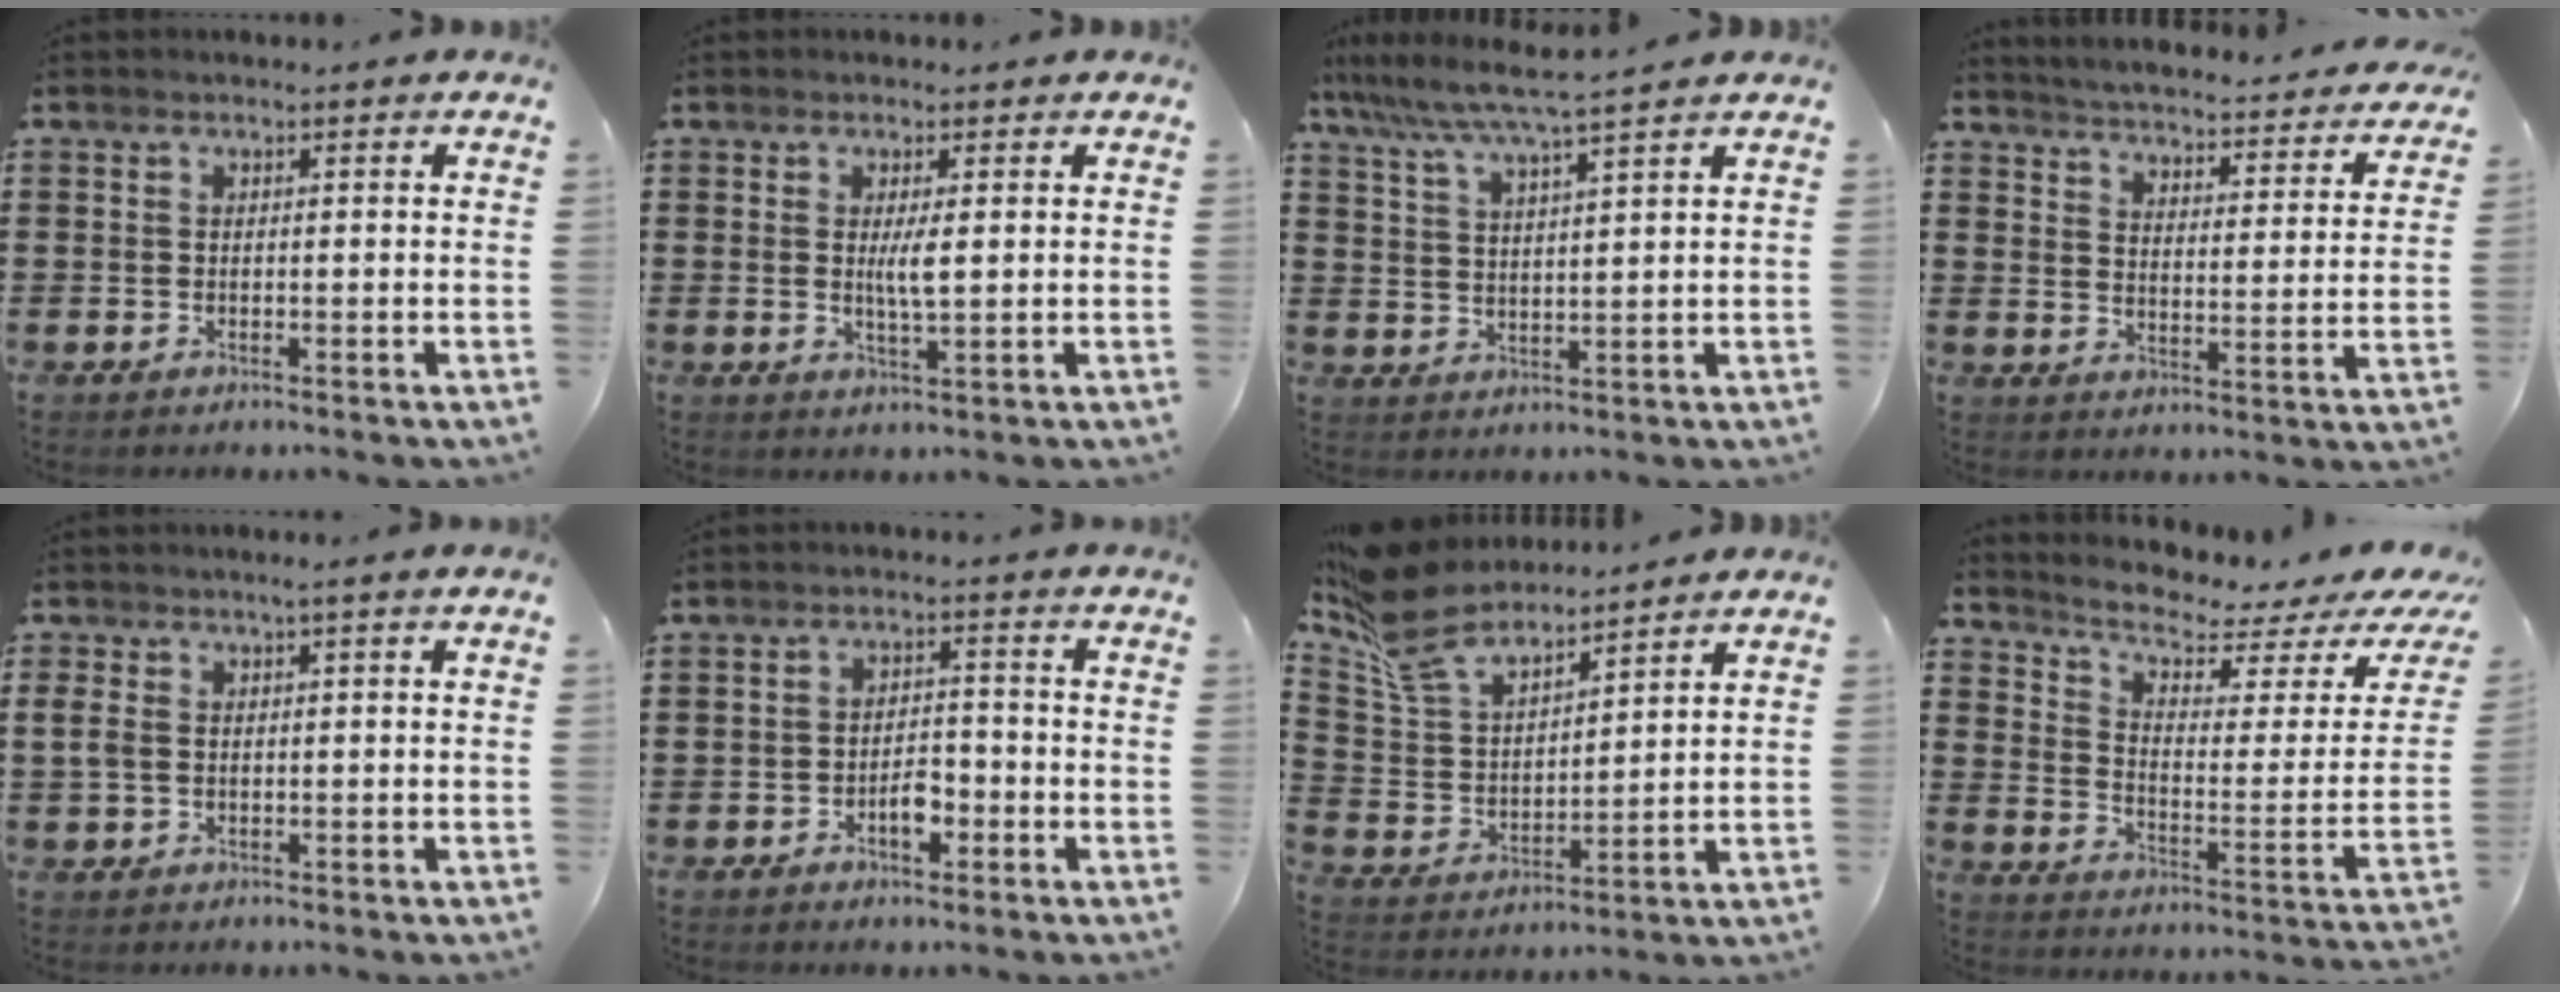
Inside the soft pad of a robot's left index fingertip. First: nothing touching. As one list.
[{"total": 3.3, "force": [0.5, 0.5, 3.3], "torque": [-0.065, 0.000, 0.007]}, {"total": 5.2, "force": [4.5, -0.6, 2.7], "torque": [-0.069, -0.027, 0.073]}, {"total": 3.5, "force": [3.4, -0.5, 0.4], "torque": [-0.029, -0.038, 0.050]}, {"total": 2.5, "force": [-0.4, 1.1, 2.2], "torque": [-0.063, -0.006, -0.016]}, {"total": 3.9, "force": [-1.9, 1.9, 2.9], "torque": [-0.052, 0.005, -0.035]}, {"total": 10.0, "force": [8.7, 2.7, 4.1], "torque": [-0.115, -0.036, 0.162]}, {"total": 4.9, "force": [3.7, 1.3, 3.0], "torque": [-0.071, -0.033, 0.055]}]